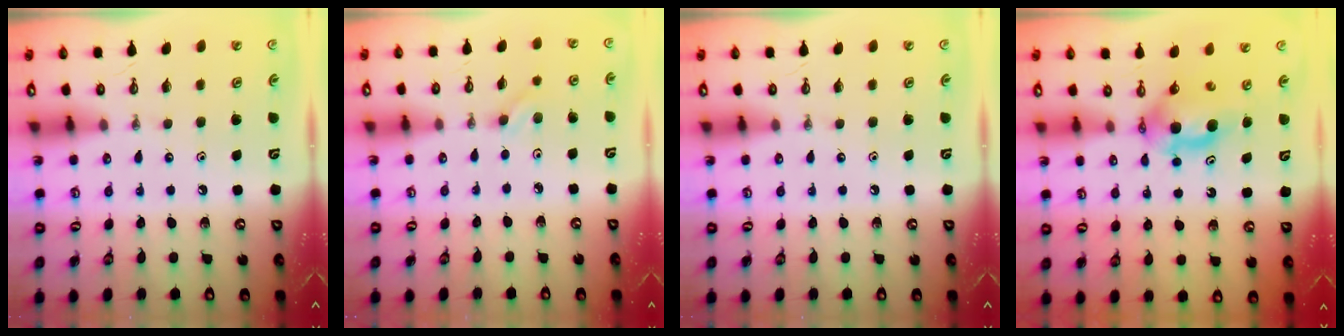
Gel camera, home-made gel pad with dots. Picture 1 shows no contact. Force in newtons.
{"total": 2.6, "press": 2.1, "slide": 1.5}
{"total": 0.0}
{"total": 5.8, "press": 5.6, "slide": 1.5}